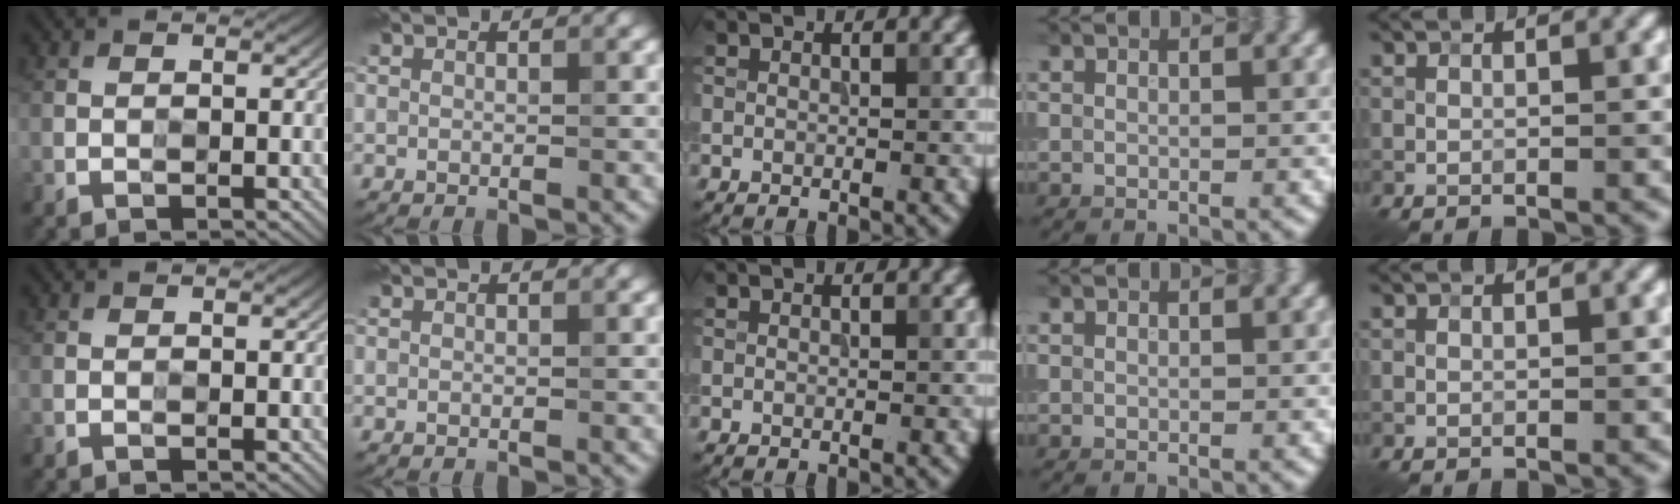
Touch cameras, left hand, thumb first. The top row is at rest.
{}